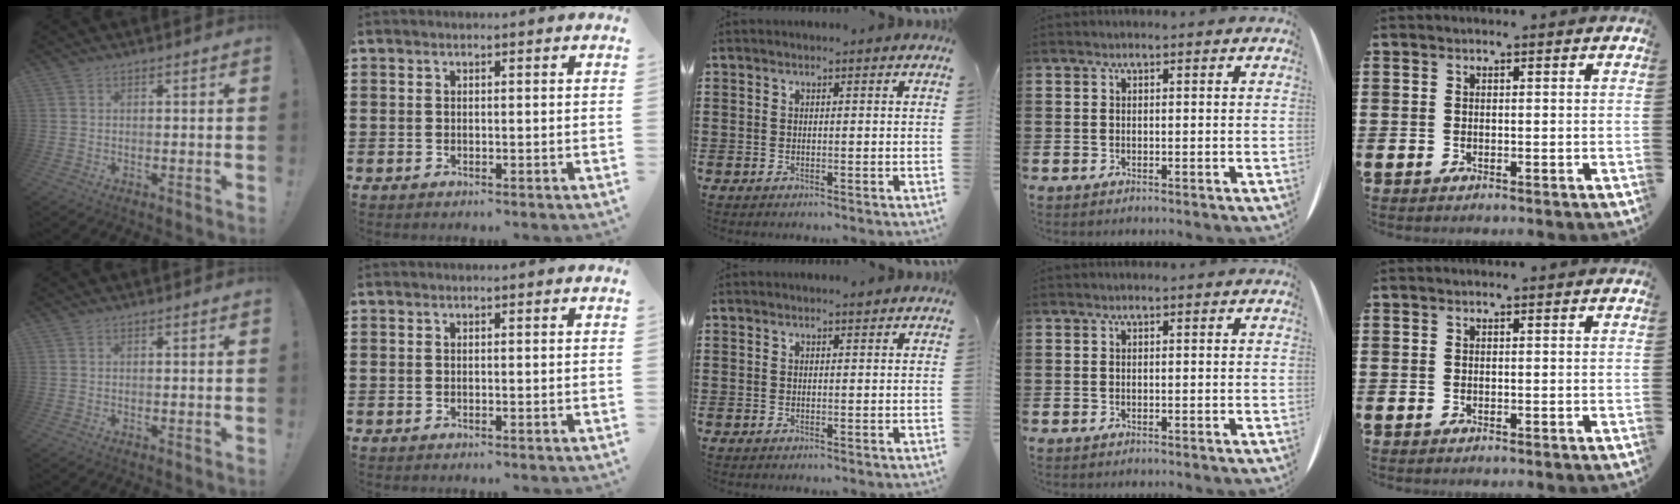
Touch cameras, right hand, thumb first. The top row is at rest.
{}